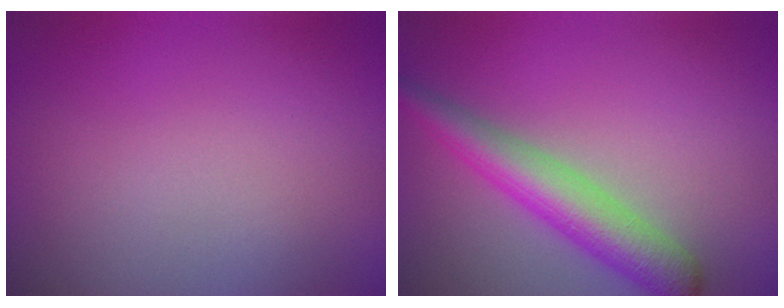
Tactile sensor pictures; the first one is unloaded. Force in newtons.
{"total": 4.9, "press": 4.9, "slide": 0.1}